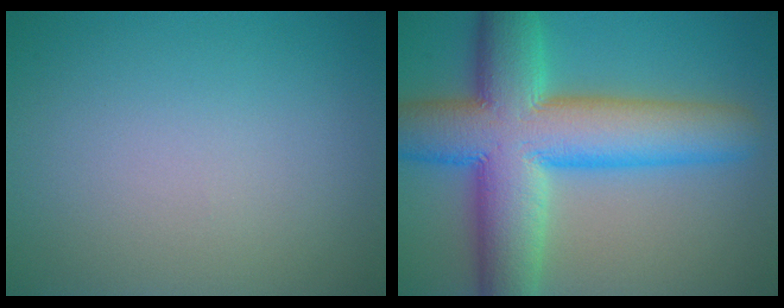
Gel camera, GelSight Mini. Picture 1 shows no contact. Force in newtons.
{"total": 13.2, "press": 13.2, "slide": 0.5}